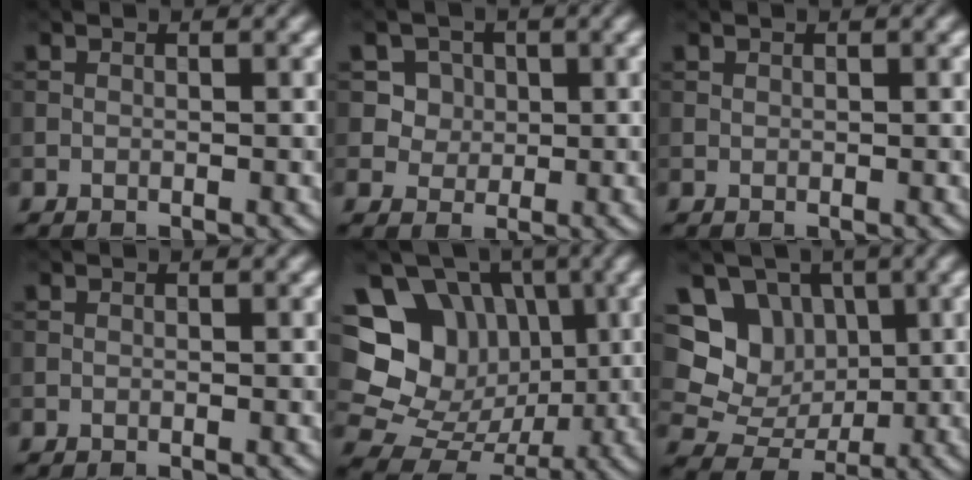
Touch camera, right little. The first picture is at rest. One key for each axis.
{"total": 4.9, "fx": 2.0, "fy": 4.1, "fz": 1.8, "tx": -0.035, "ty": 0.001, "tz": 0.039}
{"total": 0.0}
{"total": 0.0}
{"total": 17.4, "fx": 4.5, "fy": 15.2, "fz": 7.2, "tx": -0.188, "ty": 0.036, "tz": 0.069}
{"total": 8.1, "fx": 2.6, "fy": 6.8, "fz": 3.6, "tx": -0.068, "ty": 0.015, "tz": 0.030}